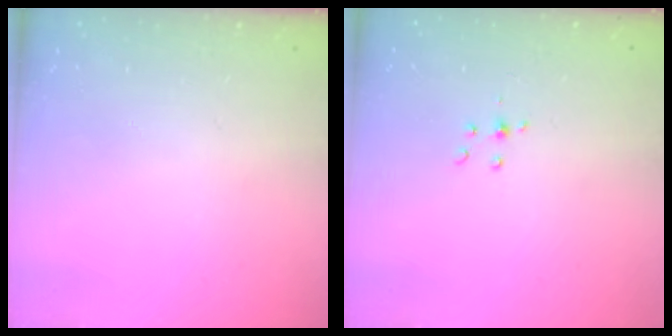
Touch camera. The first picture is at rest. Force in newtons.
{"total": 3.3, "press": 3.2, "slide": 1.0}